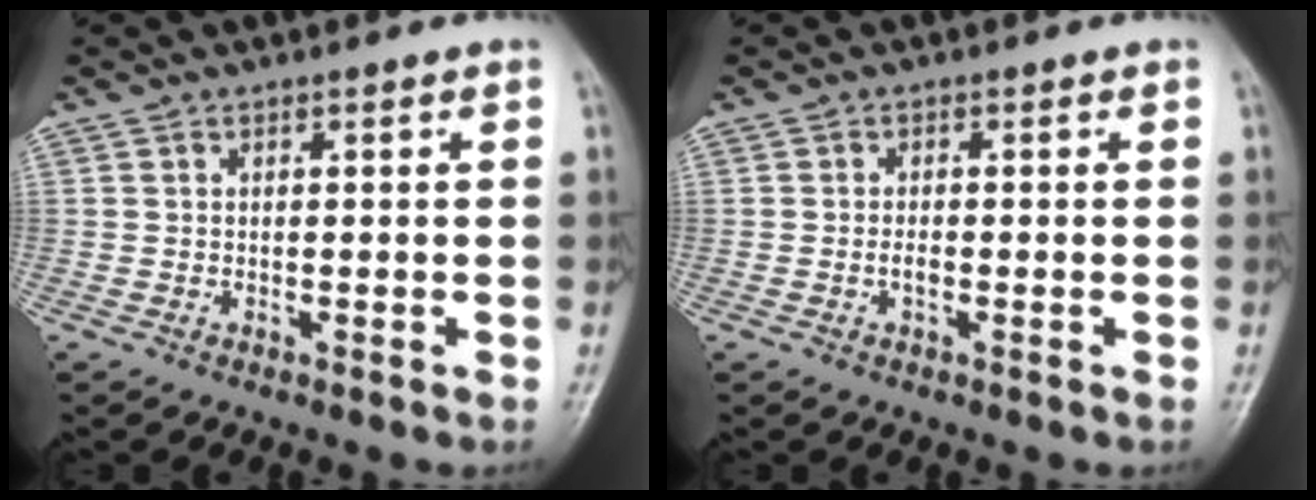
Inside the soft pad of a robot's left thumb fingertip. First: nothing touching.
{"total": 1.5, "force": [-0.4, 0.8, 1.2], "torque": [-0.021, 0.001, -0.010]}